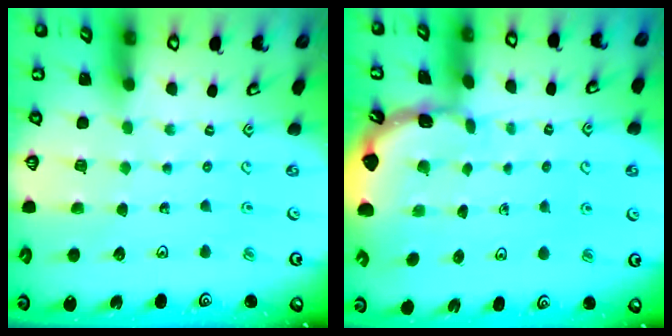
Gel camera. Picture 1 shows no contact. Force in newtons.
{"total": 1.7, "press": 1.6, "slide": 0.1}